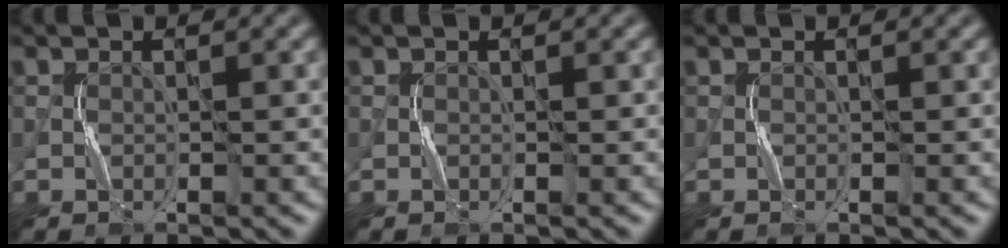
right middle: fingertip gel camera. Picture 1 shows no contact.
{"total": 0.0}
{"total": 0.0}